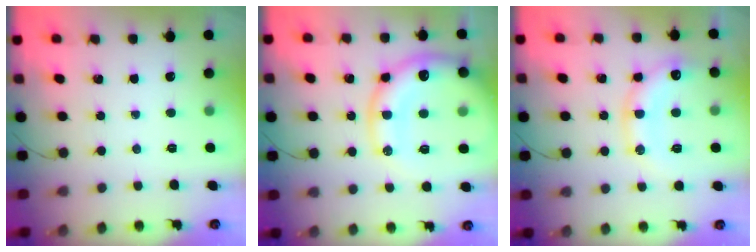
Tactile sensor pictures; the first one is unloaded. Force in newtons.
{"total": 22.1, "press": 21.7, "slide": 4.4}
{"total": 14.3, "press": 14.3, "slide": 1.3}